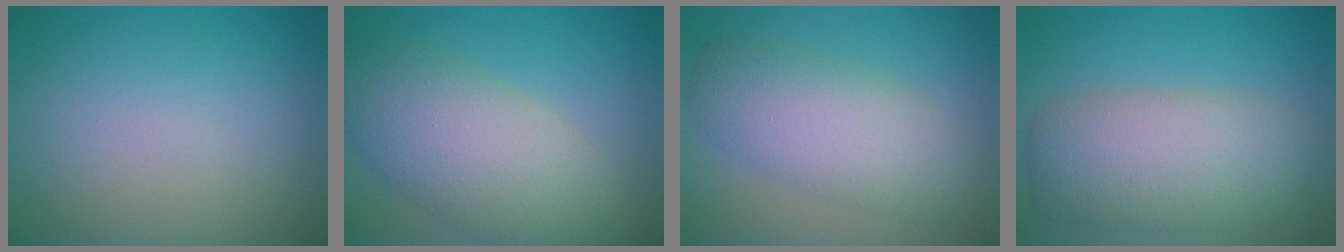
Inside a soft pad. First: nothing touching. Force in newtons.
{"total": 8.6, "press": 8.6, "slide": 0.5}
{"total": 6.1, "press": 6.1, "slide": 0.4}
{"total": 7.5, "press": 7.5, "slide": 0.2}